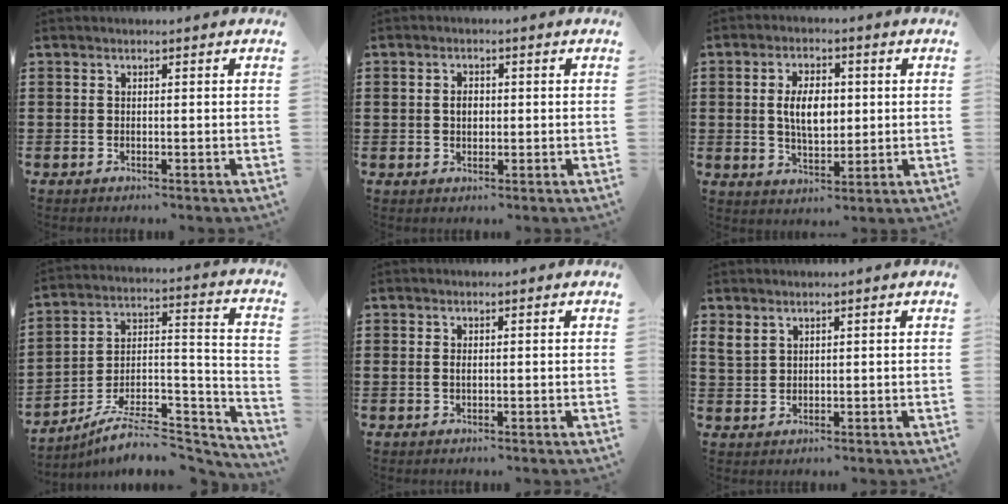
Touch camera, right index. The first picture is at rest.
{"total": 2.5, "force": [0.2, 1.7, 1.9], "torque": [-0.039, 0.007, 0.002]}
{"total": 6.4, "force": [0.6, 3.5, 5.3], "torque": [-0.100, 0.003, 0.001]}
{"total": 7.9, "force": [-6.3, 2.5, 4.0], "torque": [-0.060, 0.011, -0.120]}
{"total": 0.9, "force": [0.1, 0.4, 0.7], "torque": [-0.017, 0.002, 0.002]}
{"total": 2.5, "force": [2.0, 1.2, 0.7], "torque": [-0.020, 0.006, 0.040]}